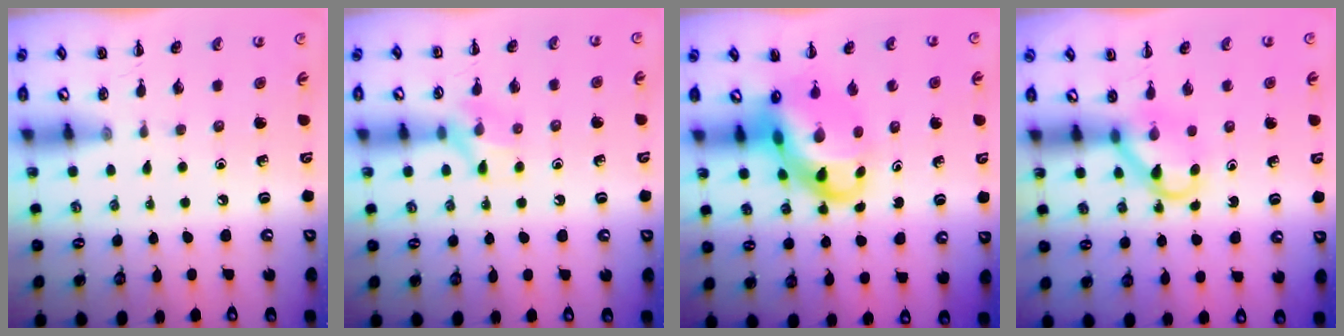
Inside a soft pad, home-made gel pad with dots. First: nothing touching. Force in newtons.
{"total": 8.2, "press": 8.1, "slide": 0.9}
{"total": 9.1, "press": 8.6, "slide": 2.8}
{"total": 3.8, "press": 3.6, "slide": 1.0}